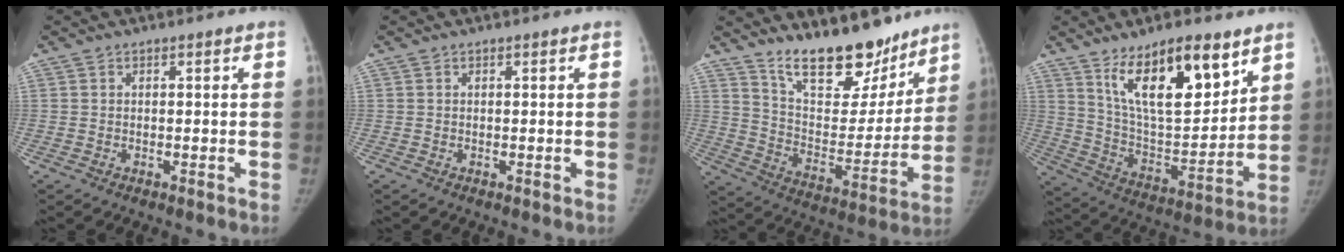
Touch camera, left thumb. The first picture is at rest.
{"total": 0.0}
{"total": 20.3, "force": [15.8, 8.2, 9.8], "torque": [-0.096, -0.107, 0.258]}
{"total": 19.4, "force": [11.4, 7.4, 13.8], "torque": [-0.185, -0.063, 0.210]}